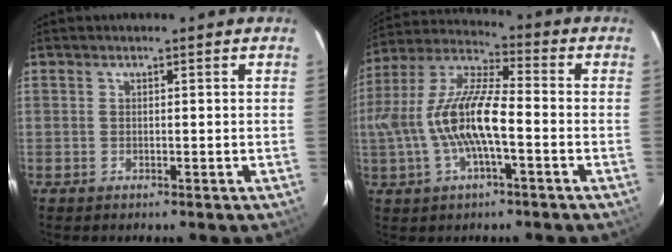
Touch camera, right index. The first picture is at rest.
{"total": 14.5, "force": [-2.8, 4.2, 13.6], "torque": [-0.271, 0.005, -0.051]}